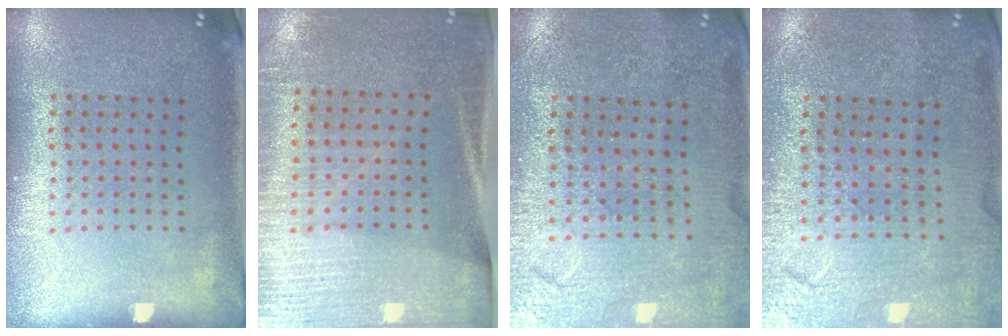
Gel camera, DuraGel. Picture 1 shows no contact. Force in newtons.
{"total": 3.1, "press": 2.8, "slide": 1.3}
{"total": 1.5, "press": 1.5, "slide": 0.2}
{"total": 1.5, "press": 1.5, "slide": 0.2}